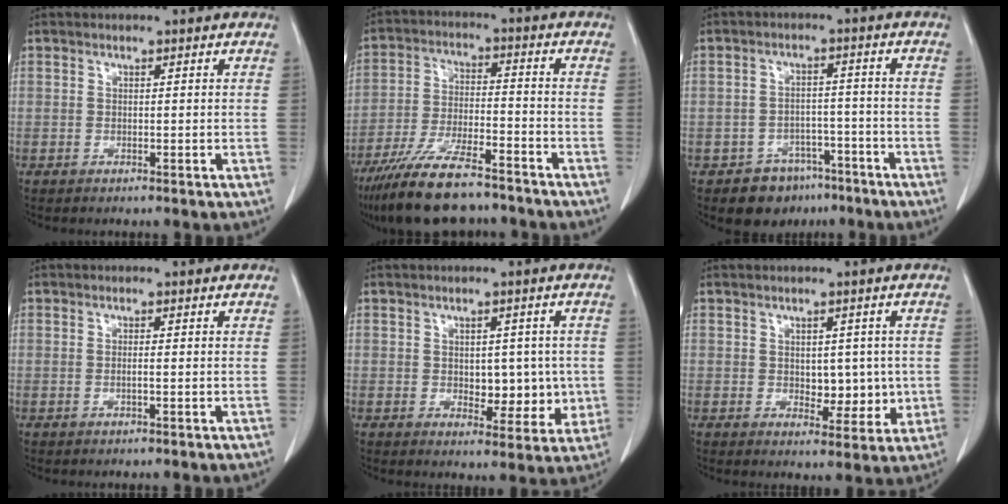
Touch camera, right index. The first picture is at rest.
{"total": 15.0, "force": [-12.1, 3.6, 8.1], "torque": [-0.162, -0.020, -0.210]}
{"total": 7.6, "force": [-5.1, 5.4, 1.4], "torque": [-0.011, 0.020, -0.069]}
{"total": 1.3, "force": [-0.2, 0.3, 1.2], "torque": [-0.027, 0.001, -0.002]}
{"total": 8.1, "force": [-0.3, 4.8, 6.5], "torque": [-0.075, 0.008, 0.009]}
{"total": 6.7, "force": [-0.1, 4.0, 5.4], "torque": [-0.064, 0.005, 0.012]}